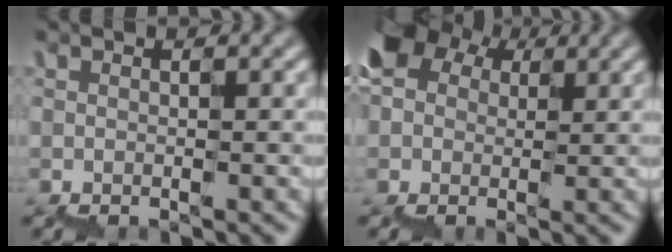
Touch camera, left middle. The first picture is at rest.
{"total": 7.2, "force": [1.6, 6.2, 3.3], "torque": [-0.060, 0.011, 0.024]}